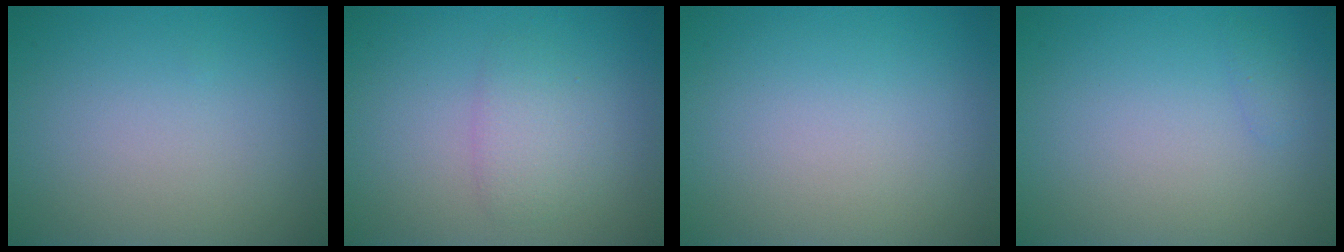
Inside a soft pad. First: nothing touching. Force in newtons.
{"total": 2.1, "press": 2.1, "slide": 0.1}
{"total": 0.0}
{"total": 0.6, "press": 0.6, "slide": 0.0}